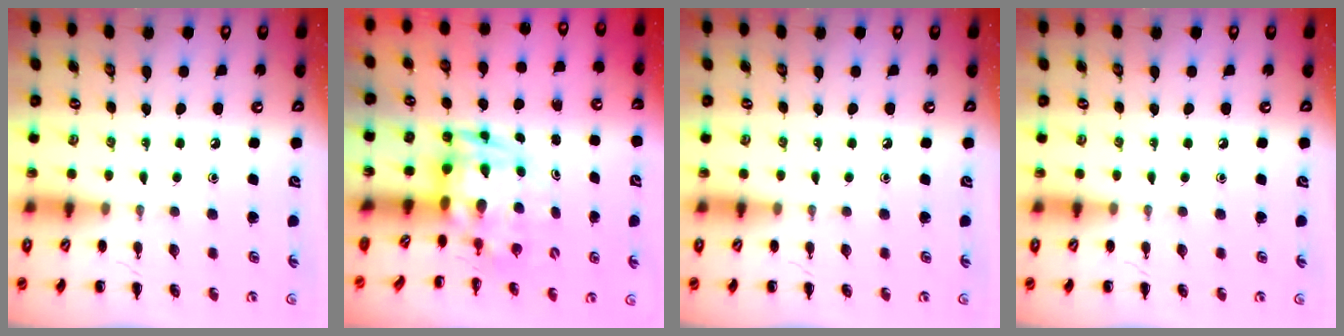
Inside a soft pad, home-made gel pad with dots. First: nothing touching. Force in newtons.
{"total": 4.1, "press": 4.0, "slide": 0.9}
{"total": 0.0}
{"total": 0.0}